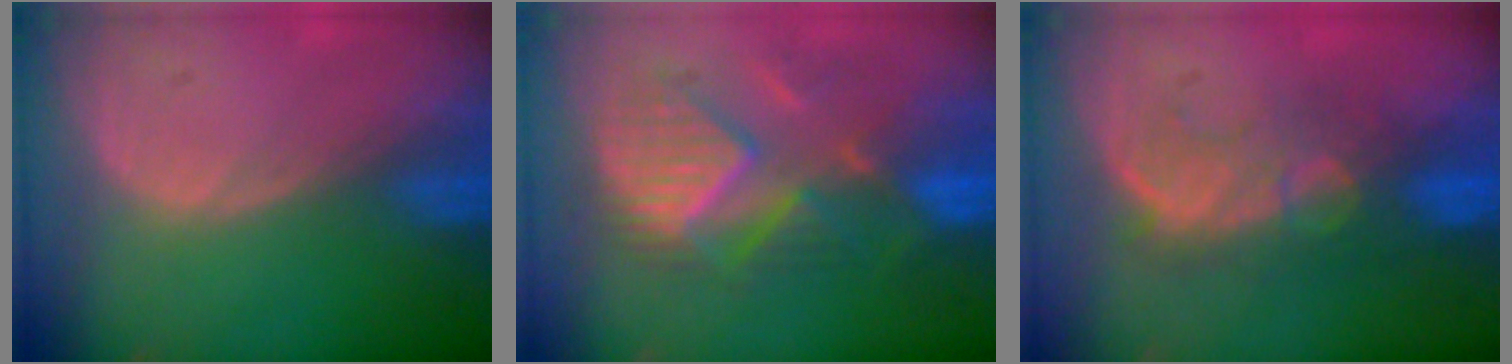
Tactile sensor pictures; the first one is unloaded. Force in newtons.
{"total": 9.8, "press": 9.3, "slide": 3.1}
{"total": 8.8, "press": 8.2, "slide": 3.2}